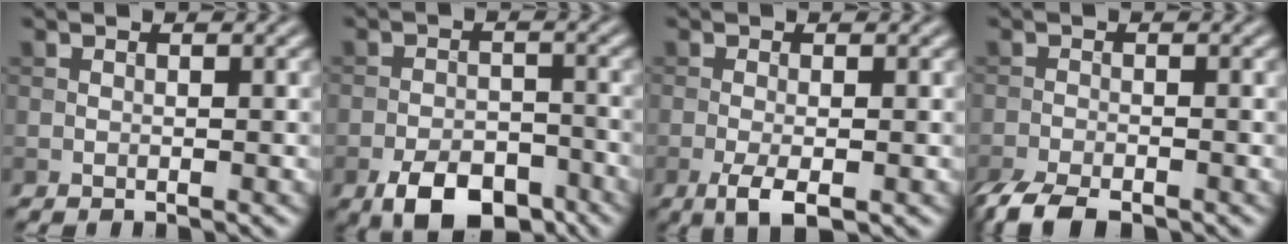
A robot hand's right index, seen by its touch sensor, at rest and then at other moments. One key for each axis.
{"total": 6.6, "fx": -4.2, "fy": 3.3, "fz": 3.9, "tx": -0.058, "ty": -0.005, "tz": -0.071}
{"total": 2.8, "fx": -1.2, "fy": 0.7, "fz": 2.5, "tx": -0.052, "ty": -0.004, "tz": -0.024}
{"total": 4.2, "fx": -3.3, "fy": 1.2, "fz": 2.2, "tx": -0.038, "ty": -0.011, "tz": -0.069}